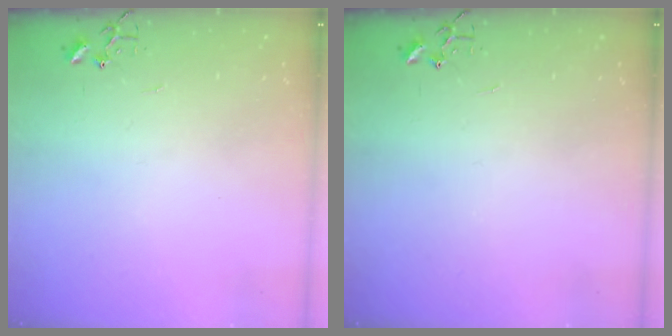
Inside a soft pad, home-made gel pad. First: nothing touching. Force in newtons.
{"total": 0.0}